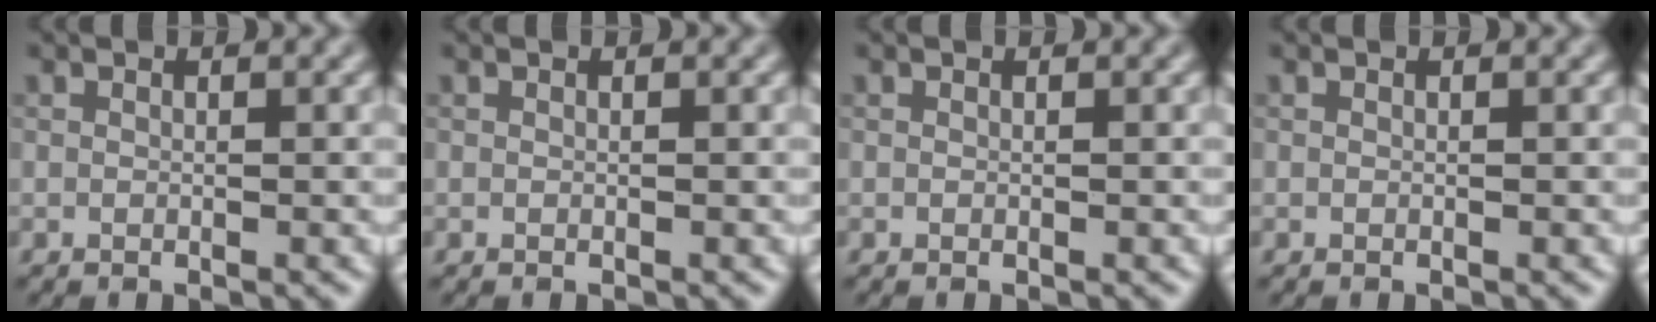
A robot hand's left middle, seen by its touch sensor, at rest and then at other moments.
{"total": 0.0}
{"total": 0.0}
{"total": 0.0}